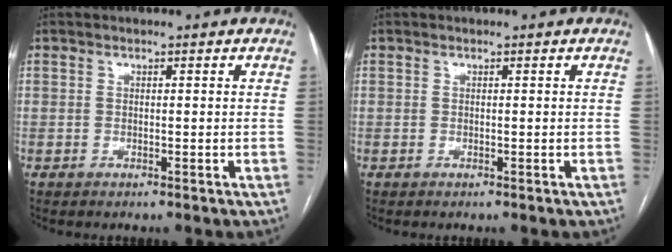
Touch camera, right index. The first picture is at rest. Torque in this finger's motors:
{"motor_torque": [0.00, 0.00, 0.00, 0.00]}